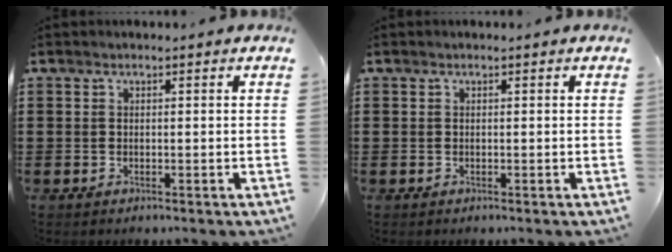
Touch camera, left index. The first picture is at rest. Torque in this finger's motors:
{"motor_torque": [-0.03, -0.03, 0.00, 0.00]}